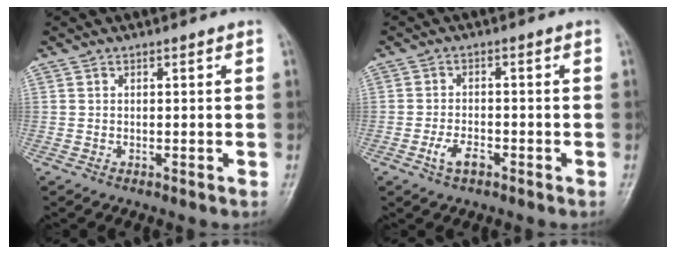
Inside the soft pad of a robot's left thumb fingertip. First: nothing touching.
{"total": 3.7, "force": [-1.9, 1.9, 2.6], "torque": [-0.050, 0.012, -0.035]}